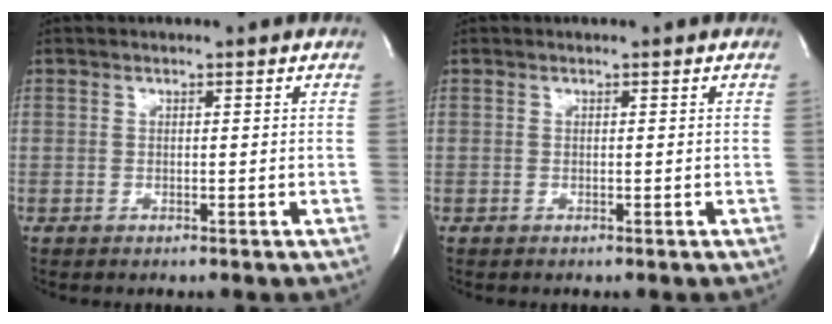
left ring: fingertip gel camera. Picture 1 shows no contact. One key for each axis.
{"total": 0.0}